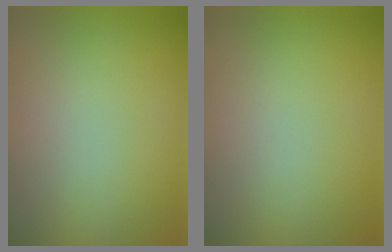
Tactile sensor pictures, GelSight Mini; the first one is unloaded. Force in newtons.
{"total": 0.0}